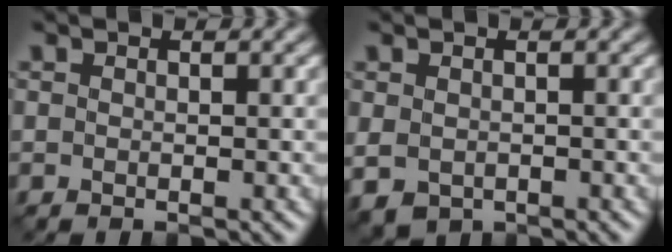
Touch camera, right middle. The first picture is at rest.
{"total": 2.0, "force": [-0.6, 1.5, 1.1], "torque": [-0.028, -0.008, -0.008]}